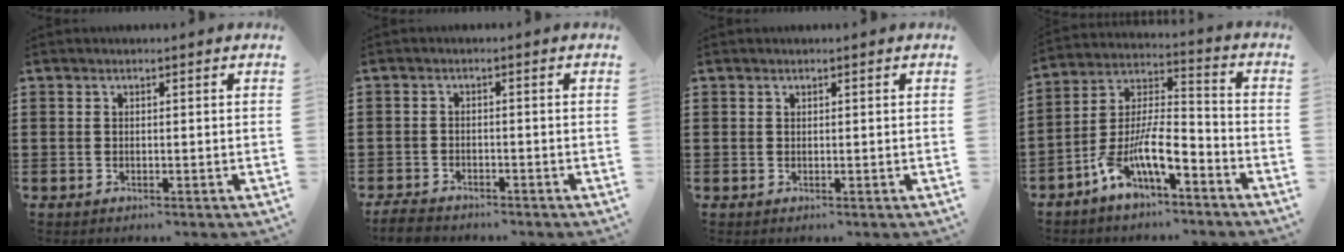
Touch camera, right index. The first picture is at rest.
{"total": 2.9, "force": [-2.7, 0.7, 0.5], "torque": [-0.019, 0.002, -0.059]}
{"total": 0.0}
{"total": 10.8, "force": [-6.6, 3.7, 7.6], "torque": [-0.160, 0.004, -0.126]}